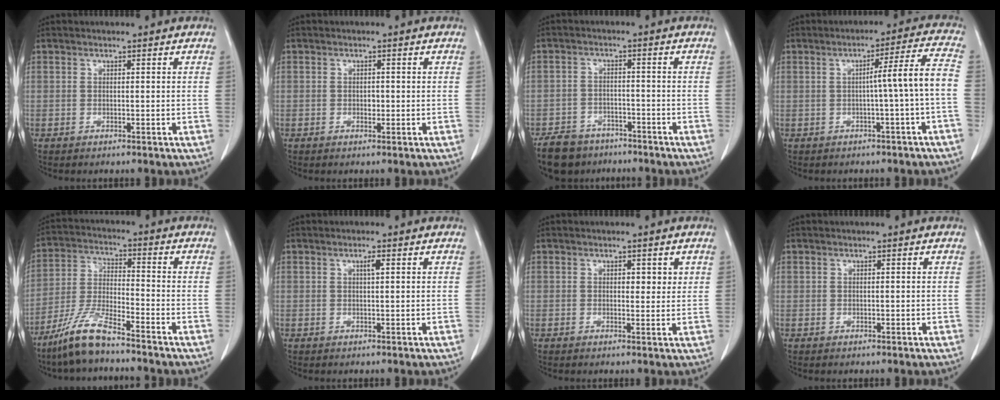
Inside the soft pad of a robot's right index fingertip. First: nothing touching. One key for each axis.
{"total": 0.9, "fx": 0.0, "fy": 0.7, "fz": 0.6, "tx": -0.009, "ty": 0.003, "tz": 0.002}
{"total": 7.8, "fx": -6.1, "fy": 4.5, "fz": 1.9, "tx": -0.042, "ty": -0.002, "tz": -0.096}
{"total": 6.9, "fx": -1.3, "fy": -1.3, "fz": 6.7, "tx": -0.093, "ty": 0.016, "tz": -0.017}
{"total": 9.0, "fx": -7.1, "fy": 1.0, "fz": 5.6, "tx": -0.126, "ty": -0.021, "tz": -0.141}
{"total": 1.2, "fx": 0.4, "fy": 0.1, "fz": 1.1, "tx": -0.022, "ty": 0.002, "tz": 0.007}
{"total": 2.2, "fx": 0.9, "fy": 1.3, "fz": 1.6, "tx": -0.015, "ty": -0.001, "tz": 0.010}
{"total": 0.0}